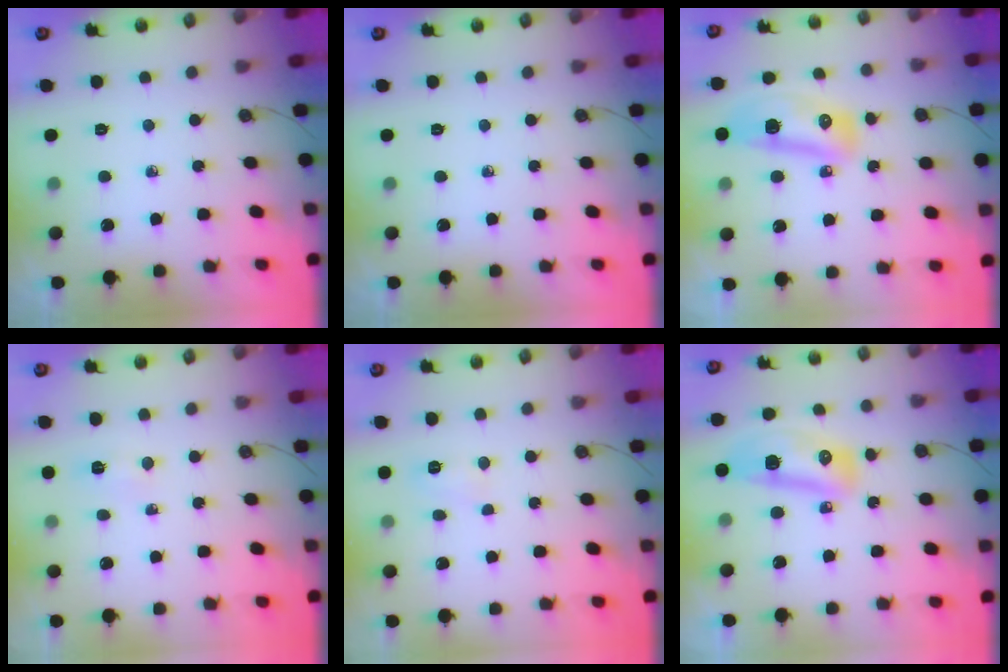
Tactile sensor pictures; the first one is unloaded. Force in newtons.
{"total": 0.0}
{"total": 10.7, "press": 10.6, "slide": 1.5}
{"total": 3.4, "press": 3.2, "slide": 1.1}
{"total": 13.2, "press": 6.2, "slide": 11.6}
{"total": 10.7, "press": 10.6, "slide": 1.5}